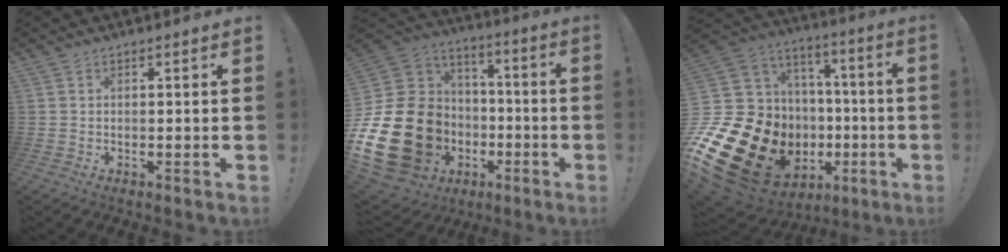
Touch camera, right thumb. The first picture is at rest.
{"total": 29.8, "force": [-7.1, 23.1, 17.5], "torque": [-0.346, 0.034, -0.044]}
{"total": 30.4, "force": [-9.2, 21.0, 19.9], "torque": [-0.380, 0.018, -0.071]}